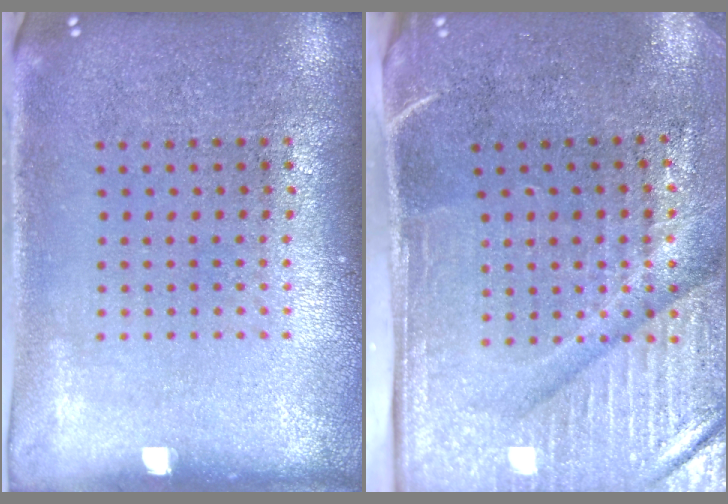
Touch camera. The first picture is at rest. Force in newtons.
{"total": 4.7, "press": 3.9, "slide": 2.6}